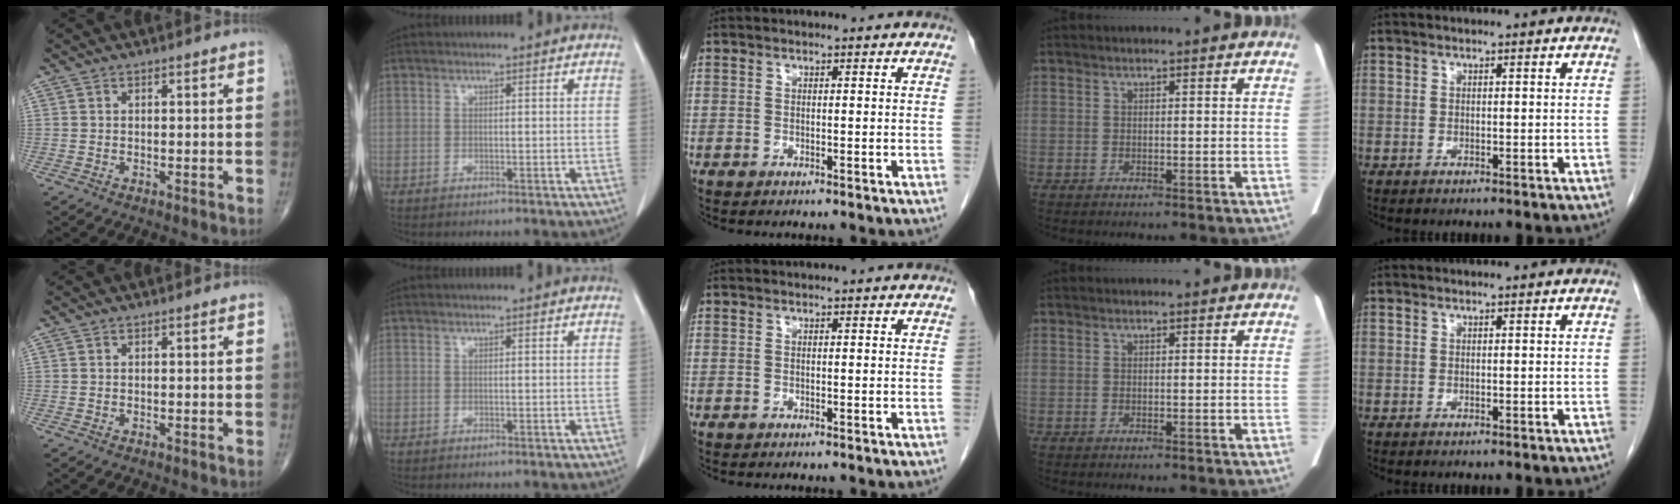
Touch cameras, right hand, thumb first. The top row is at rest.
{}